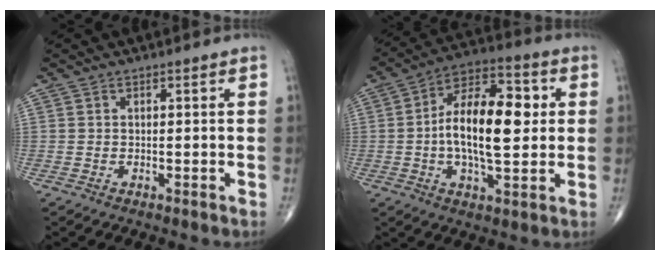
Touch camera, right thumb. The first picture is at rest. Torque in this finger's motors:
{"motor_torque": [0.34, 0.75, 1.51, 0.07, 0.11]}